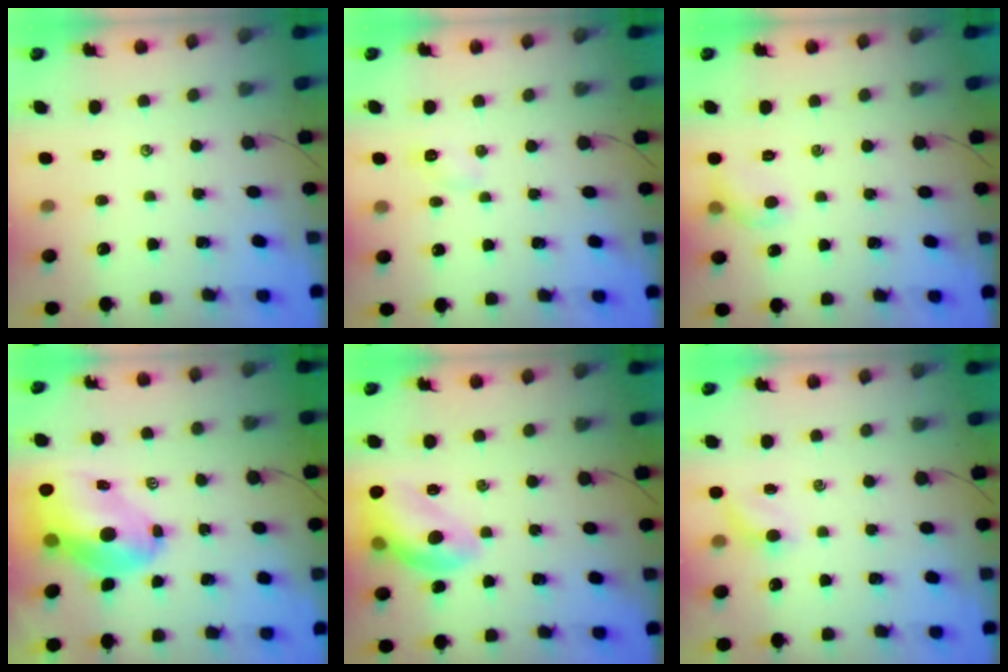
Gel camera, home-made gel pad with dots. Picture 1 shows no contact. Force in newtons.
{"total": 2.9, "press": 2.8, "slide": 0.8}
{"total": 6.2, "press": 6.1, "slide": 1.3}
{"total": 12.5, "press": 11.9, "slide": 3.7}
{"total": 14.9, "press": 14.8, "slide": 1.7}
{"total": 3.7, "press": 3.5, "slide": 1.1}